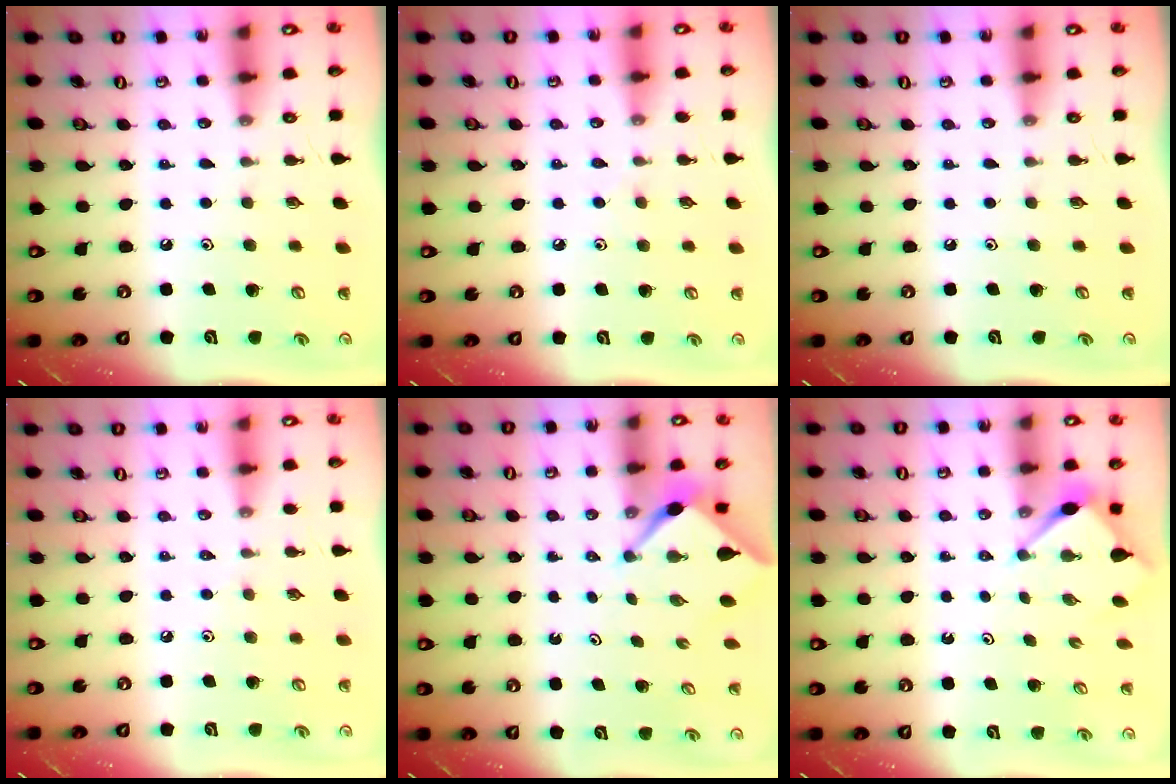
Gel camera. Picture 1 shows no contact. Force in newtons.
{"total": 4.2, "press": 4.2, "slide": 0.6}
{"total": 0.0}
{"total": 3.4, "press": 3.3, "slide": 0.6}
{"total": 2.2, "press": 2.2, "slide": 0.3}
{"total": 3.2, "press": 3.2, "slide": 0.3}